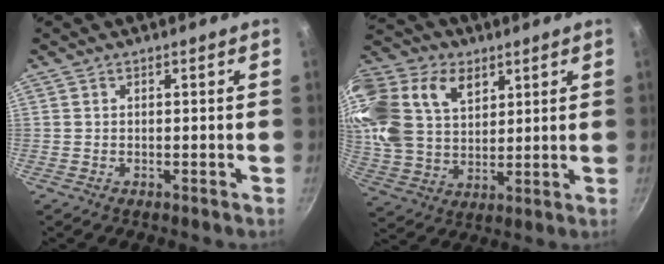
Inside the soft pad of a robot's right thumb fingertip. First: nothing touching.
{"total": 25.8, "force": [11.1, 17.6, 15.2], "torque": [-0.343, 0.023, 0.207]}